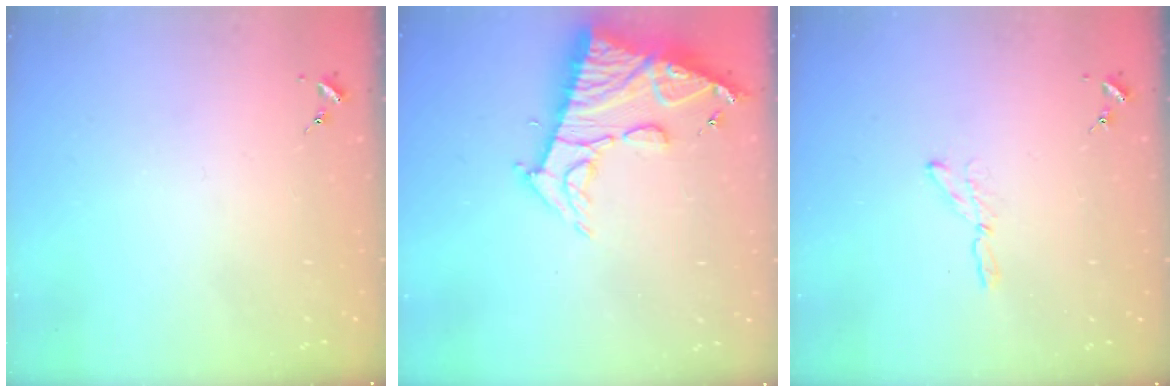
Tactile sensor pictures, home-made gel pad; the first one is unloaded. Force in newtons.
{"total": 16.0, "press": 15.9, "slide": 1.6}
{"total": 3.9, "press": 3.9, "slide": 0.3}